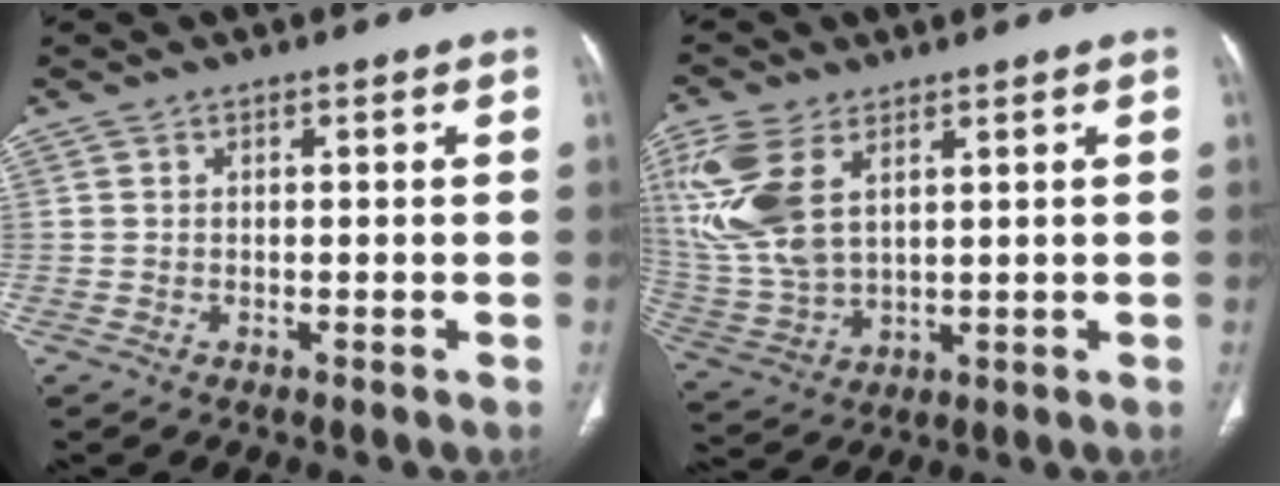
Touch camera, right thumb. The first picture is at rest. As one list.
[{"total": 14.8, "force": [5.8, 8.2, 10.8], "torque": [-0.256, -0.012, 0.130]}]